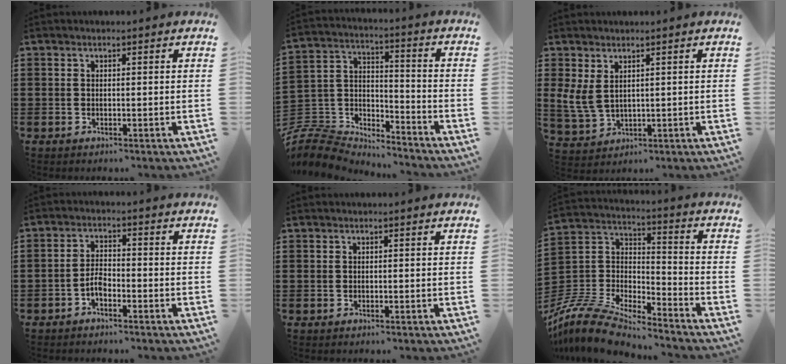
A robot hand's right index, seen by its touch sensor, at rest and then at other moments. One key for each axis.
{"total": 7.8, "fx": -7.2, "fy": 2.6, "fz": 1.3, "tx": -0.057, "ty": -0.003, "tz": -0.148}
{"total": 3.7, "fx": 1.5, "fy": 2.1, "fz": 2.7, "tx": -0.081, "ty": -0.003, "tz": 0.024}
{"total": 3.1, "fx": -1.8, "fy": 1.4, "fz": 2.1, "tx": -0.048, "ty": 0.006, "tz": -0.038}
{"total": 0.0}
{"total": 9.8, "fx": -9.1, "fy": 2.0, "fz": 3.0, "tx": -0.090, "ty": -0.001, "tz": -0.187}